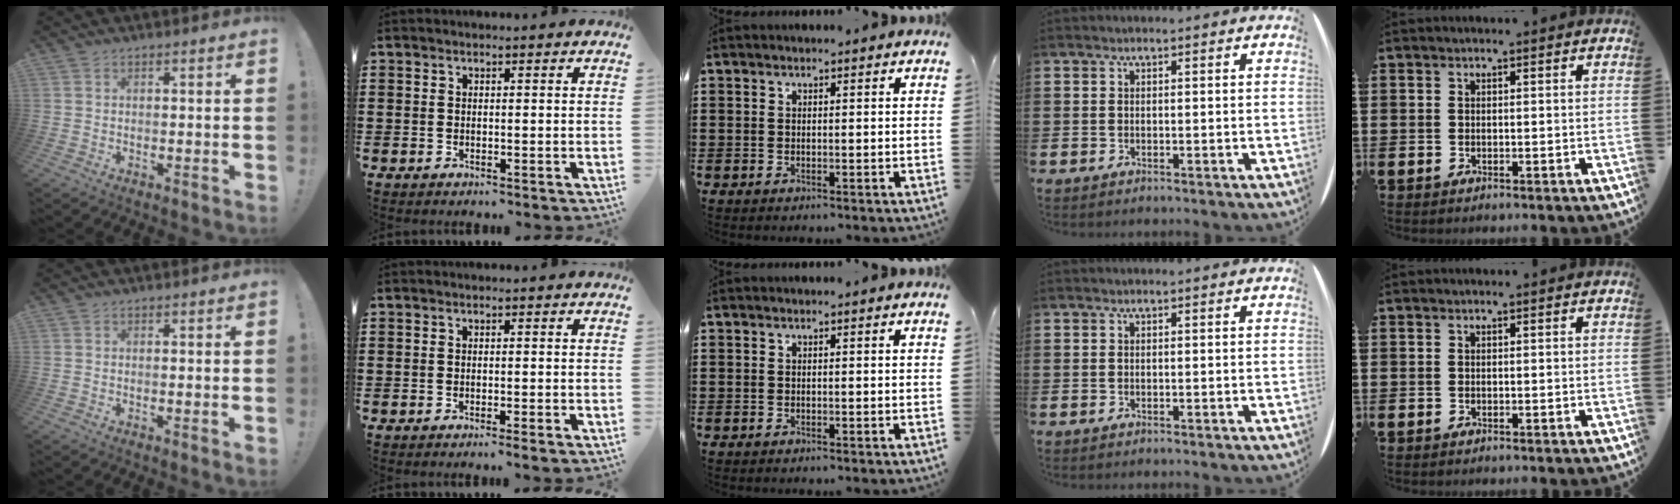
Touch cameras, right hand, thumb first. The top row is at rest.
{"thumb": {"total": 0.7, "force": [0.0, -0.2, 0.7], "torque": [-0.011, 0.000, -0.002]}, "index": {"total": 0.7, "force": [-0.4, -0.1, 0.5], "torque": [-0.010, -0.002, -0.009]}}